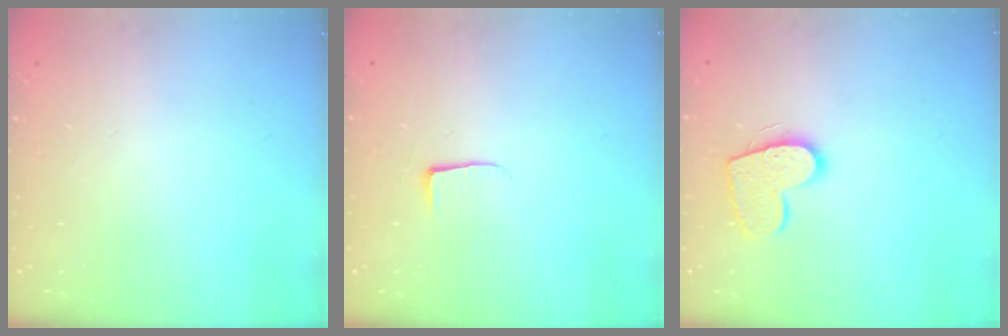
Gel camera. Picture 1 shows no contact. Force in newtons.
{"total": 3.7, "press": 3.7, "slide": 0.5}
{"total": 11.1, "press": 11.1, "slide": 0.6}